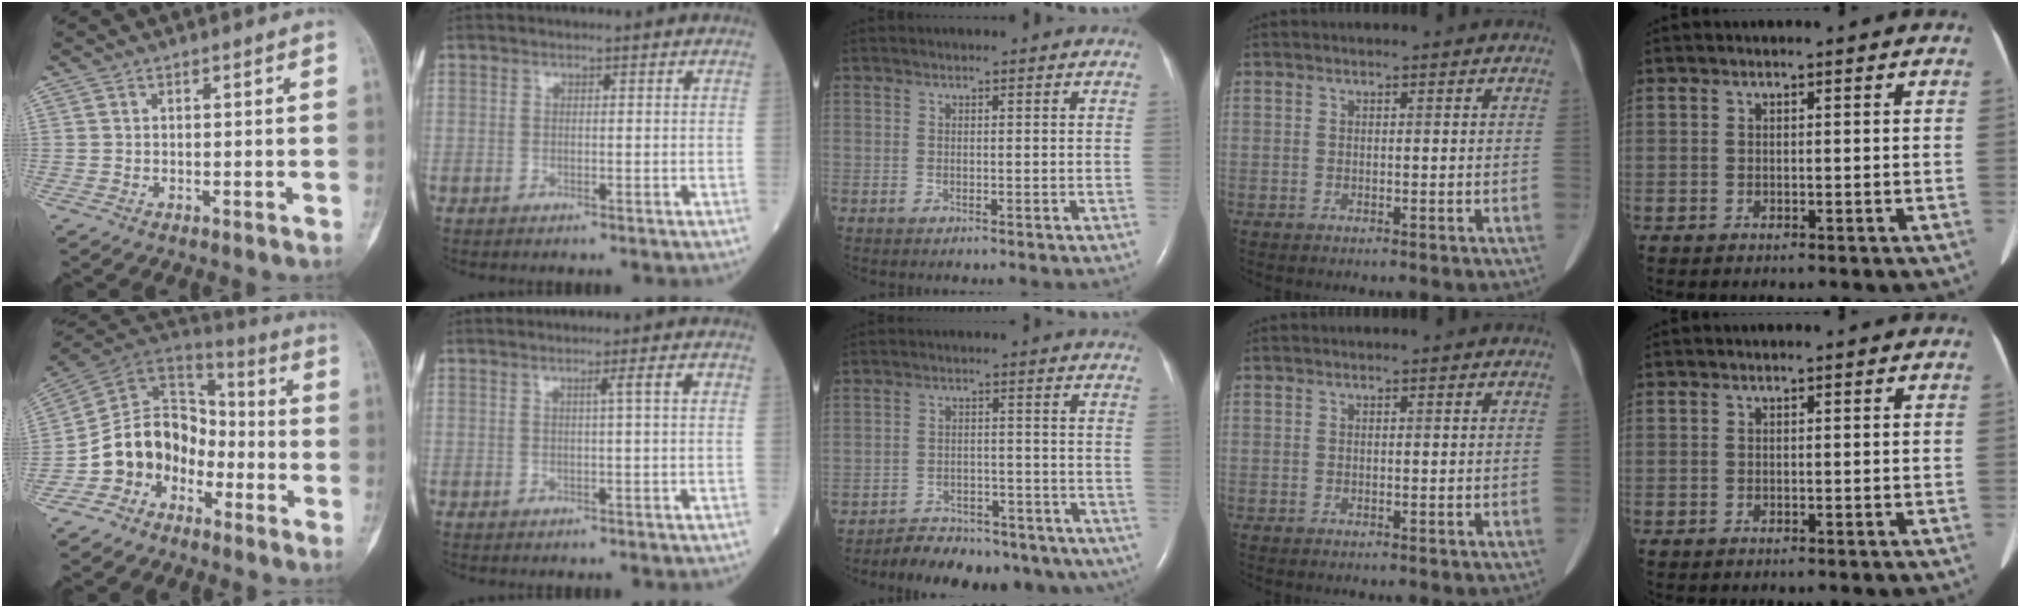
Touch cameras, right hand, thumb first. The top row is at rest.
{"thumb": {"total": 13.2, "force": [-5.8, 10.6, 5.4], "torque": [-0.061, 0.091, -0.119]}, "index": {"total": 2.0, "force": [0.4, -0.4, 1.9], "torque": [-0.029, 0.003, 0.008]}, "middle": {"total": 14.4, "force": [-11.6, 6.9, 4.9], "torque": [-0.065, 0.019, -0.146]}}